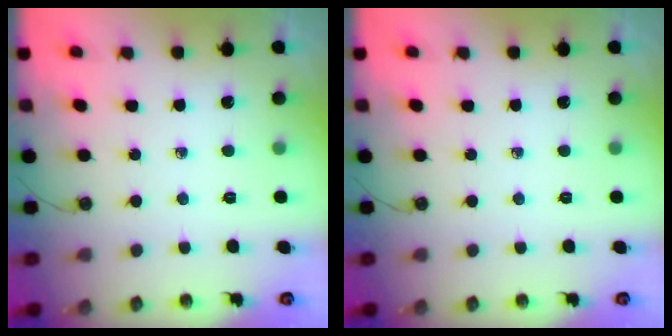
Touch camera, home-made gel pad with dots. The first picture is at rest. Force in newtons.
{"total": 0.0}